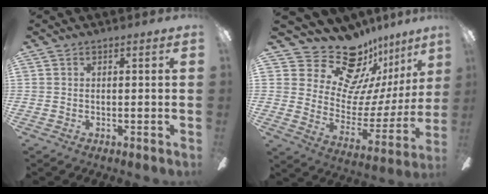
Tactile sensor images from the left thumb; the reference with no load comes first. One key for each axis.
{"total": 19.9, "fx": 16.3, "fy": 9.6, "fz": 6.3, "tx": -0.111, "ty": -0.127, "tz": 0.296}